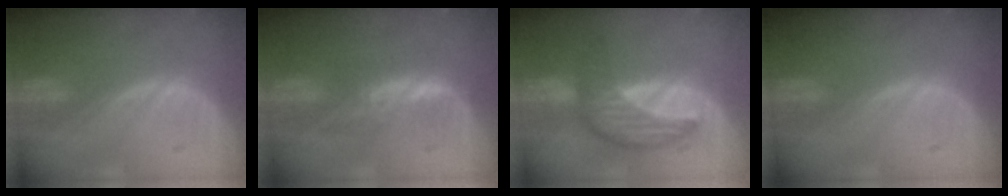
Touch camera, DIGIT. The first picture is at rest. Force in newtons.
{"total": 3.4, "press": 3.4, "slide": 0.2}
{"total": 7.3, "press": 7.2, "slide": 0.8}
{"total": 0.0}